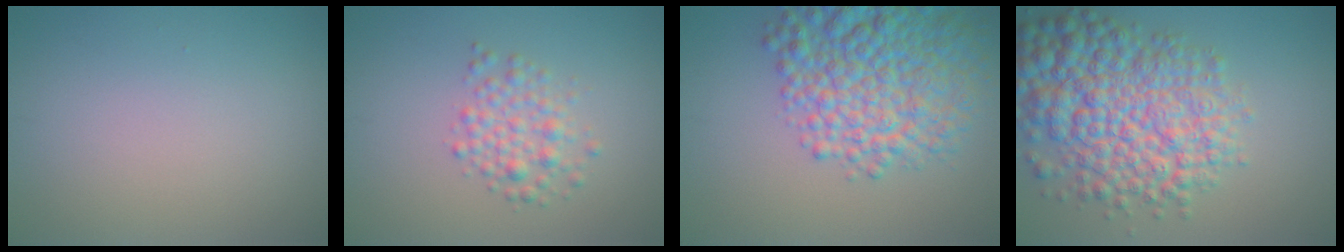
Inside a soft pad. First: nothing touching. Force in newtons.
{"total": 2.6, "press": 2.5, "slide": 0.0}
{"total": 9.1, "press": 9.1, "slide": 0.4}
{"total": 9.8, "press": 9.8, "slide": 0.3}